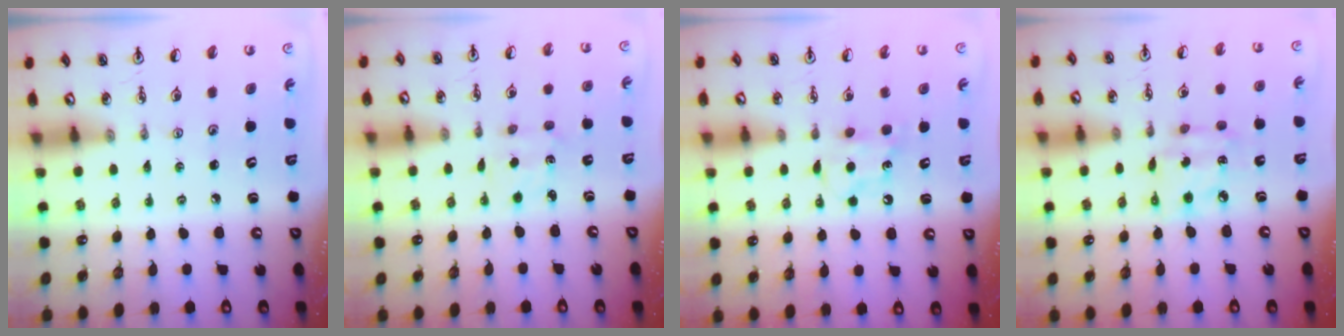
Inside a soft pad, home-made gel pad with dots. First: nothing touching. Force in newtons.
{"total": 2.4, "press": 2.3, "slide": 0.4}
{"total": 5.3, "press": 5.1, "slide": 1.4}
{"total": 7.6, "press": 7.5, "slide": 0.4}